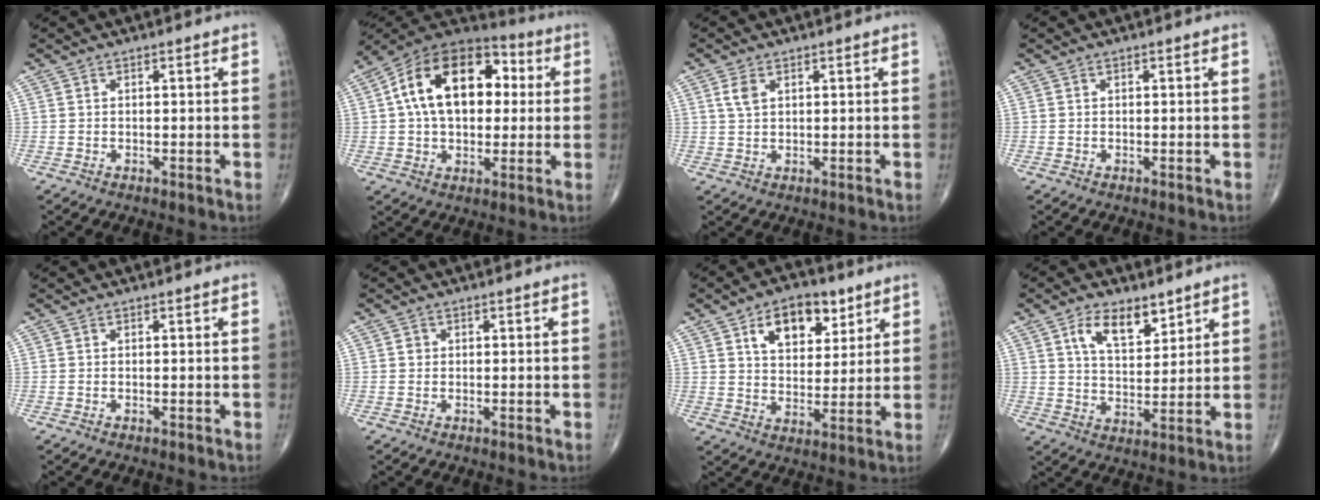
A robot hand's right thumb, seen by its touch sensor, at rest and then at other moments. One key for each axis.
{"total": 20.5, "fx": 3.5, "fy": 12.9, "fz": 15.5, "tx": -0.225, "ty": 0.028, "tz": 0.048}
{"total": 2.8, "fx": 1.2, "fy": 1.6, "fz": 2.0, "tx": -0.040, "ty": 0.003, "tz": 0.027}
{"total": 0.0}
{"total": 0.0}
{"total": 0.9, "fx": 0.1, "fy": 0.8, "fz": 0.2, "tx": 0.001, "ty": 0.002, "tz": 0.001}
{"total": 12.2, "fx": 6.0, "fy": 7.3, "fz": 7.6, "tx": -0.081, "ty": -0.025, "tz": 0.097}
{"total": 9.2, "fx": 5.2, "fy": 4.7, "fz": 5.9, "tx": -0.081, "ty": -0.030, "tz": 0.096}